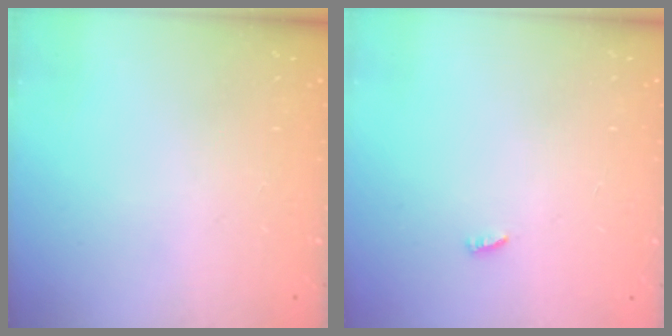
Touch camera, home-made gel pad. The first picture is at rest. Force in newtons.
{"total": 1.9, "press": 1.9, "slide": 0.3}